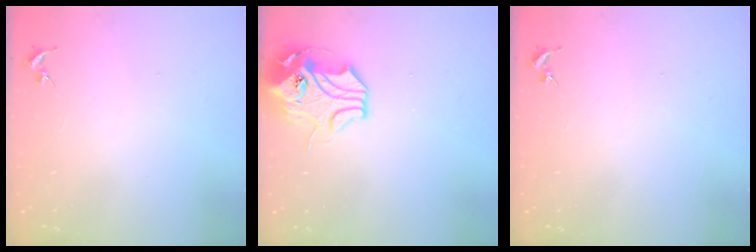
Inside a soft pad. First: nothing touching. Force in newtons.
{"total": 10.6, "press": 10.5, "slide": 1.6}
{"total": 0.0}